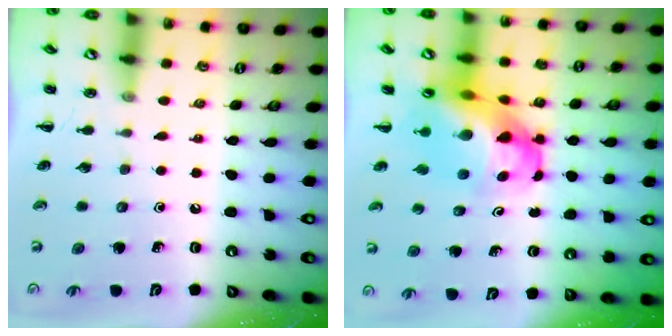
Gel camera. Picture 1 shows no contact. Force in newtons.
{"total": 14.4, "press": 13.8, "slide": 3.9}